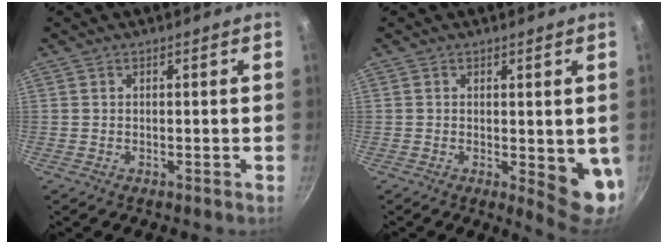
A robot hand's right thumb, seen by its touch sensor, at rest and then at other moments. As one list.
[{"total": 7.2, "force": [-0.1, 3.0, 6.6], "torque": [-0.069, -0.014, 0.004]}]